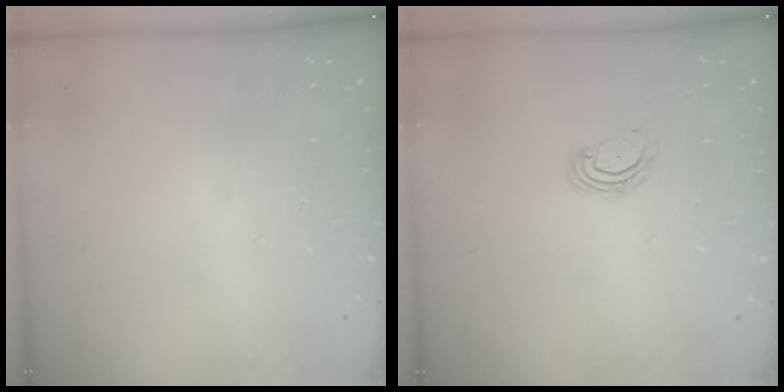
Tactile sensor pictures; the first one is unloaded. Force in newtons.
{"total": 4.2, "press": 4.2, "slide": 0.5}